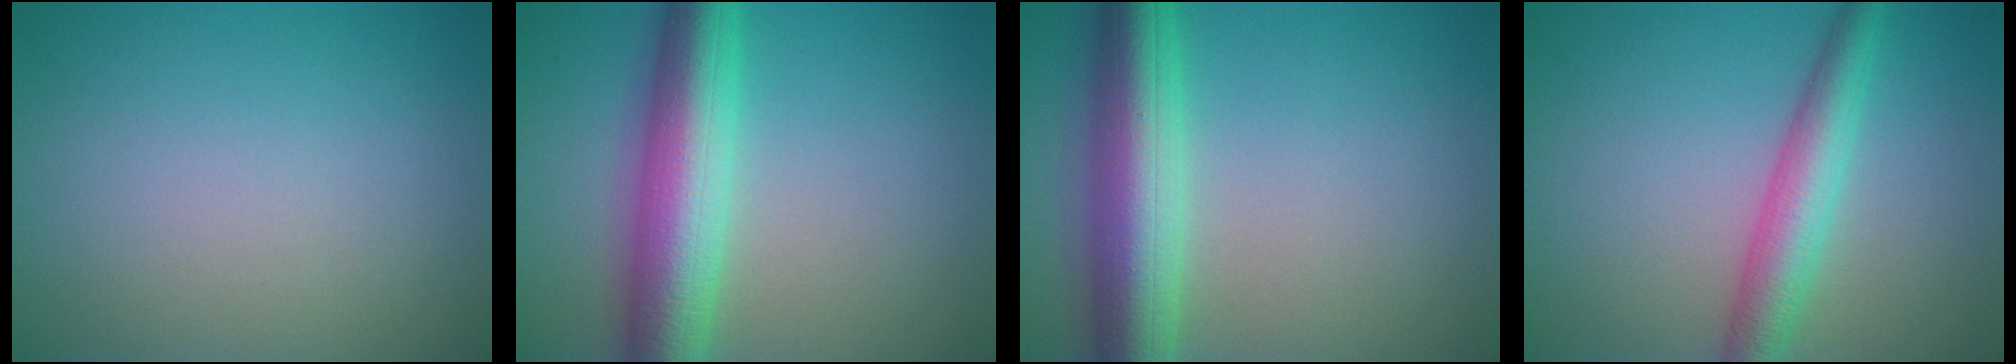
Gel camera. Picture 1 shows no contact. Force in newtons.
{"total": 8.6, "press": 8.6, "slide": 0.1}
{"total": 8.2, "press": 8.2, "slide": 0.4}
{"total": 4.7, "press": 4.7, "slide": 0.1}